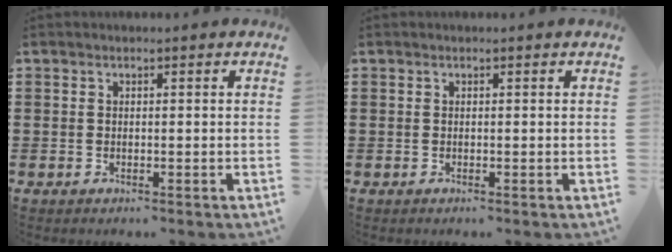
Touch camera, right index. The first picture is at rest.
{"total": 0.0}